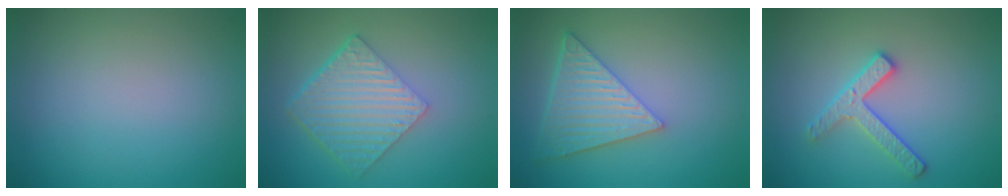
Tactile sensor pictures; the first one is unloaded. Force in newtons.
{"total": 6.0, "press": 4.1, "slide": 4.4}
{"total": 5.9, "press": 4.4, "slide": 3.9}
{"total": 2.6, "press": 2.5, "slide": 0.6}